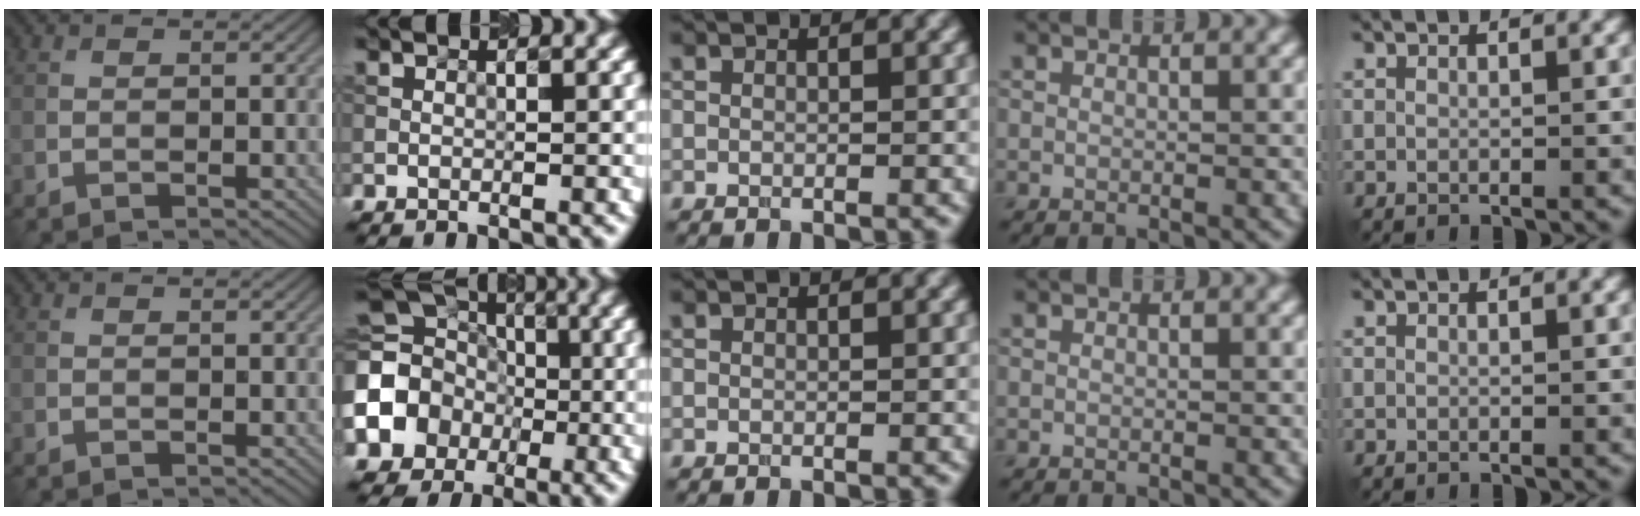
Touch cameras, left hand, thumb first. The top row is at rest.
{"index": {"total": 13.0, "force": [-2.3, 11.5, 5.7], "torque": [-0.132, -0.014, -0.071]}}